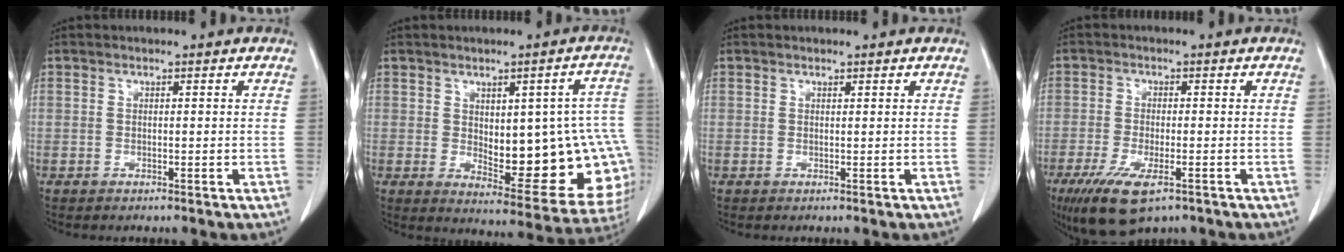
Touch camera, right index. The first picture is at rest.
{"total": 19.3, "force": [-0.9, 6.8, 18.0], "torque": [-0.164, 0.021, 0.018]}
{"total": 0.0}
{"total": 8.8, "force": [-5.2, 2.8, 6.6], "torque": [-0.124, -0.021, -0.083]}